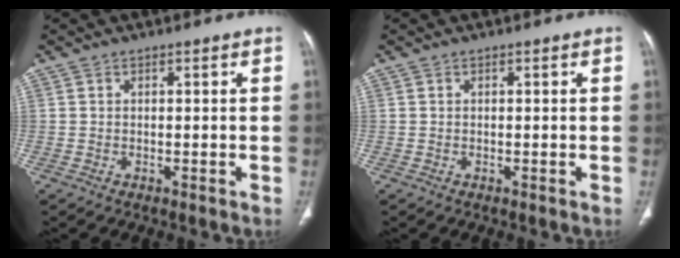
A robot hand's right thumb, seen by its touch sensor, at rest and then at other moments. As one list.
[{"total": 0.0}]